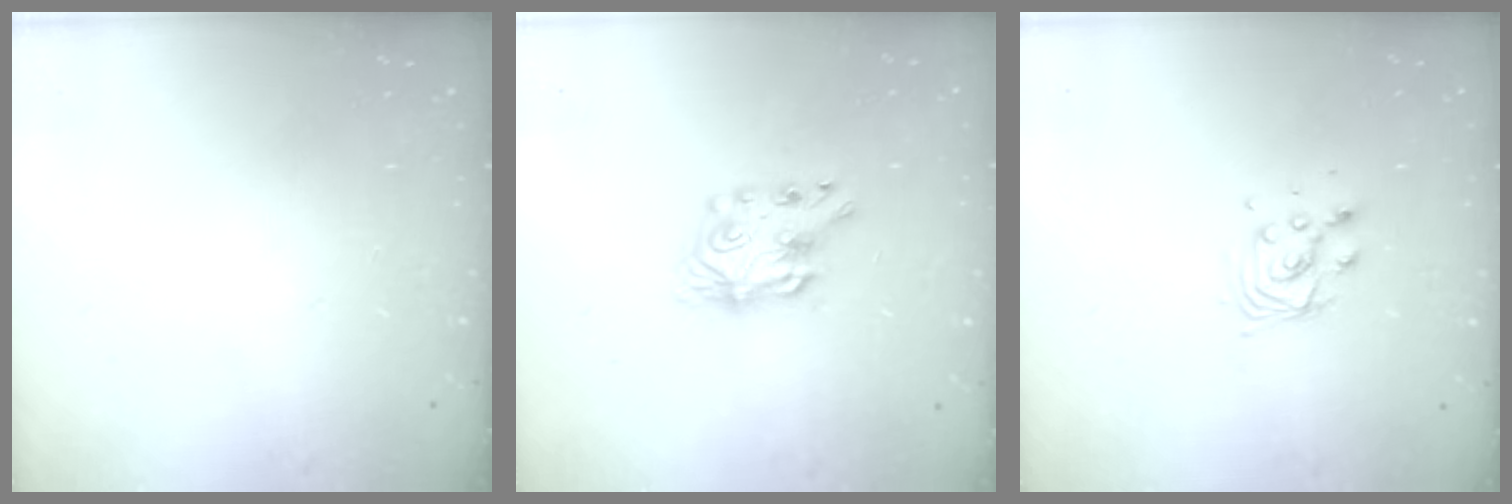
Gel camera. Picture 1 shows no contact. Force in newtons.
{"total": 7.7, "press": 7.7, "slide": 0.7}
{"total": 7.6, "press": 7.6, "slide": 0.5}